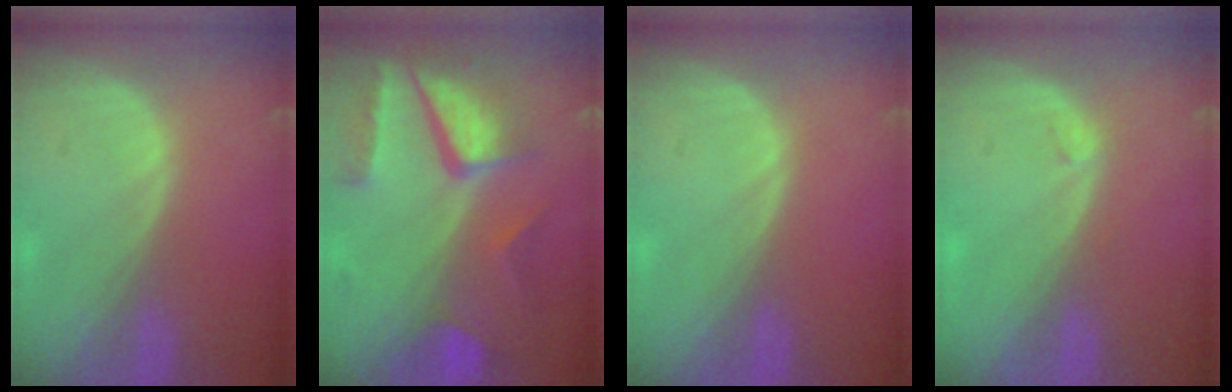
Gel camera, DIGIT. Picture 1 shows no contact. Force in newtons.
{"total": 10.3, "press": 8.8, "slide": 5.4}
{"total": 0.0}
{"total": 0.6, "press": 0.6, "slide": 0.2}